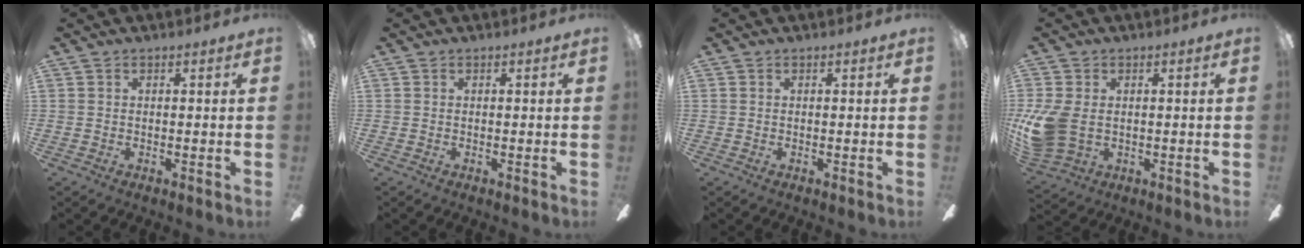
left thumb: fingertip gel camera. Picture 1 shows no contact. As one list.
[{"total": 0.0}, {"total": 0.0}, {"total": 10.0, "force": [-0.3, 6.9, 7.1], "torque": [-0.165, 0.004, 0.000]}]